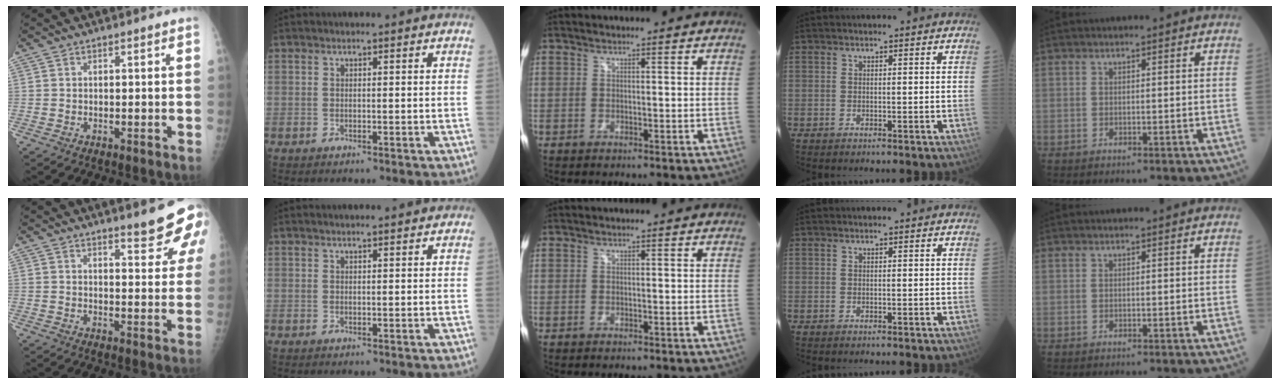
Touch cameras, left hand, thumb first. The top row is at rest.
{"thumb": {"total": 9.6, "force": [6.9, 2.3, 6.3], "torque": [-0.051, -0.040, 0.079]}, "index": {"total": 3.6, "force": [2.9, 1.1, 1.7], "torque": [-0.019, 0.020, 0.045]}}